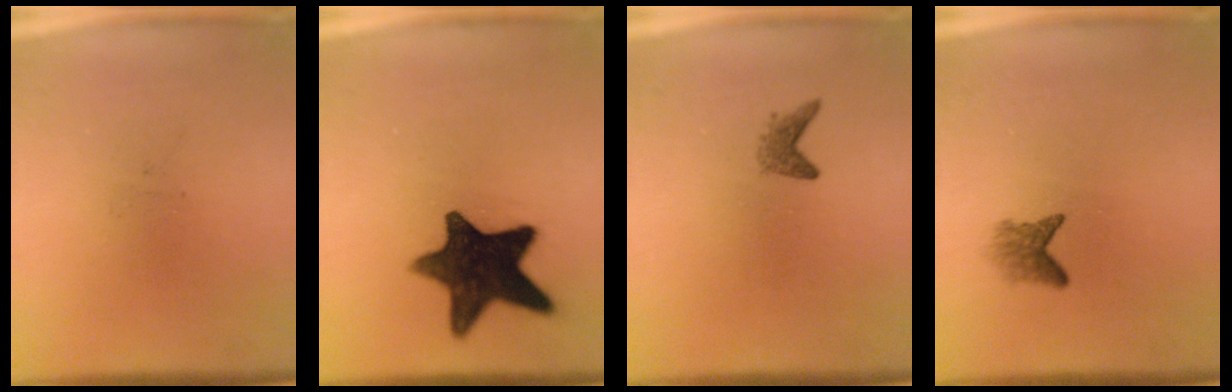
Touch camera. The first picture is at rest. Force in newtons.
{"total": 14.6}
{"total": 1.4}
{"total": 2.2}